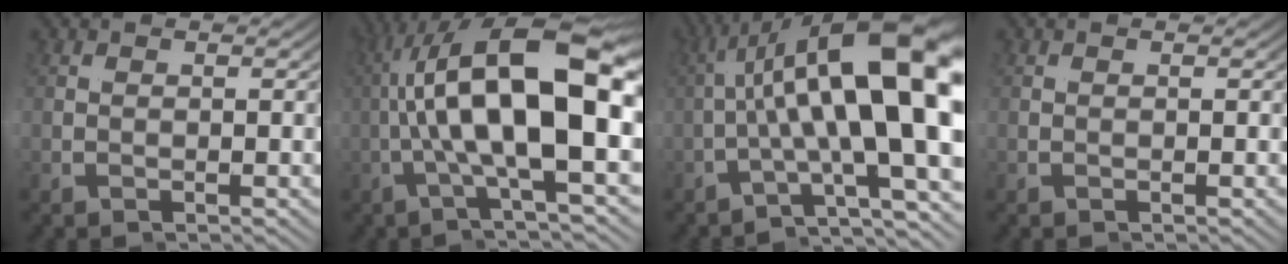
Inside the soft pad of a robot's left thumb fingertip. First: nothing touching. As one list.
[{"total": 16.2, "force": [0.4, 5.4, 15.2], "torque": [-0.252, 0.015, -0.004]}, {"total": 12.4, "force": [-0.4, 2.3, 12.1], "torque": [-0.170, 0.038, -0.031]}, {"total": 0.0}]